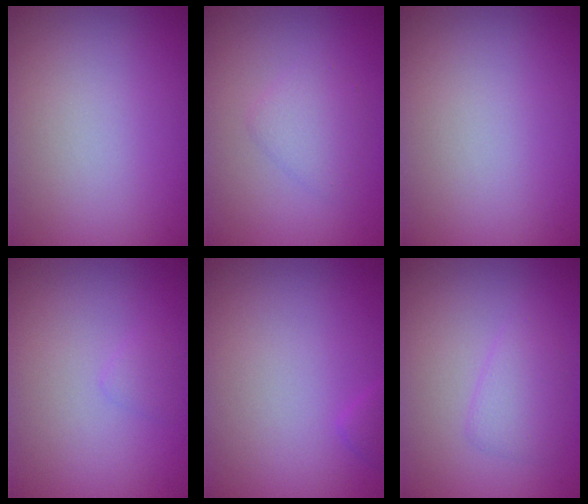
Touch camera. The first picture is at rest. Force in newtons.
{"total": 1.9, "press": 1.9, "slide": 0.2}
{"total": 0.0}
{"total": 0.8, "press": 0.8, "slide": 0.0}
{"total": 0.7, "press": 0.7, "slide": 0.1}
{"total": 1.9, "press": 1.9, "slide": 0.1}